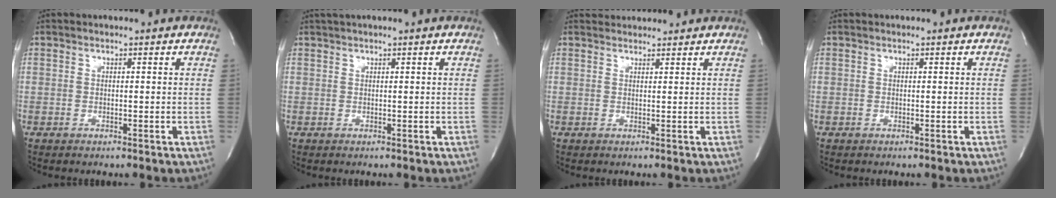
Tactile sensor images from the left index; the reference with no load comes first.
{"total": 1.1, "force": [0.7, -0.3, 0.7], "torque": [-0.013, 0.014, 0.020]}
{"total": 2.6, "force": [2.6, 0.5, -0.2], "torque": [-0.002, 0.020, 0.038]}
{"total": 0.0}